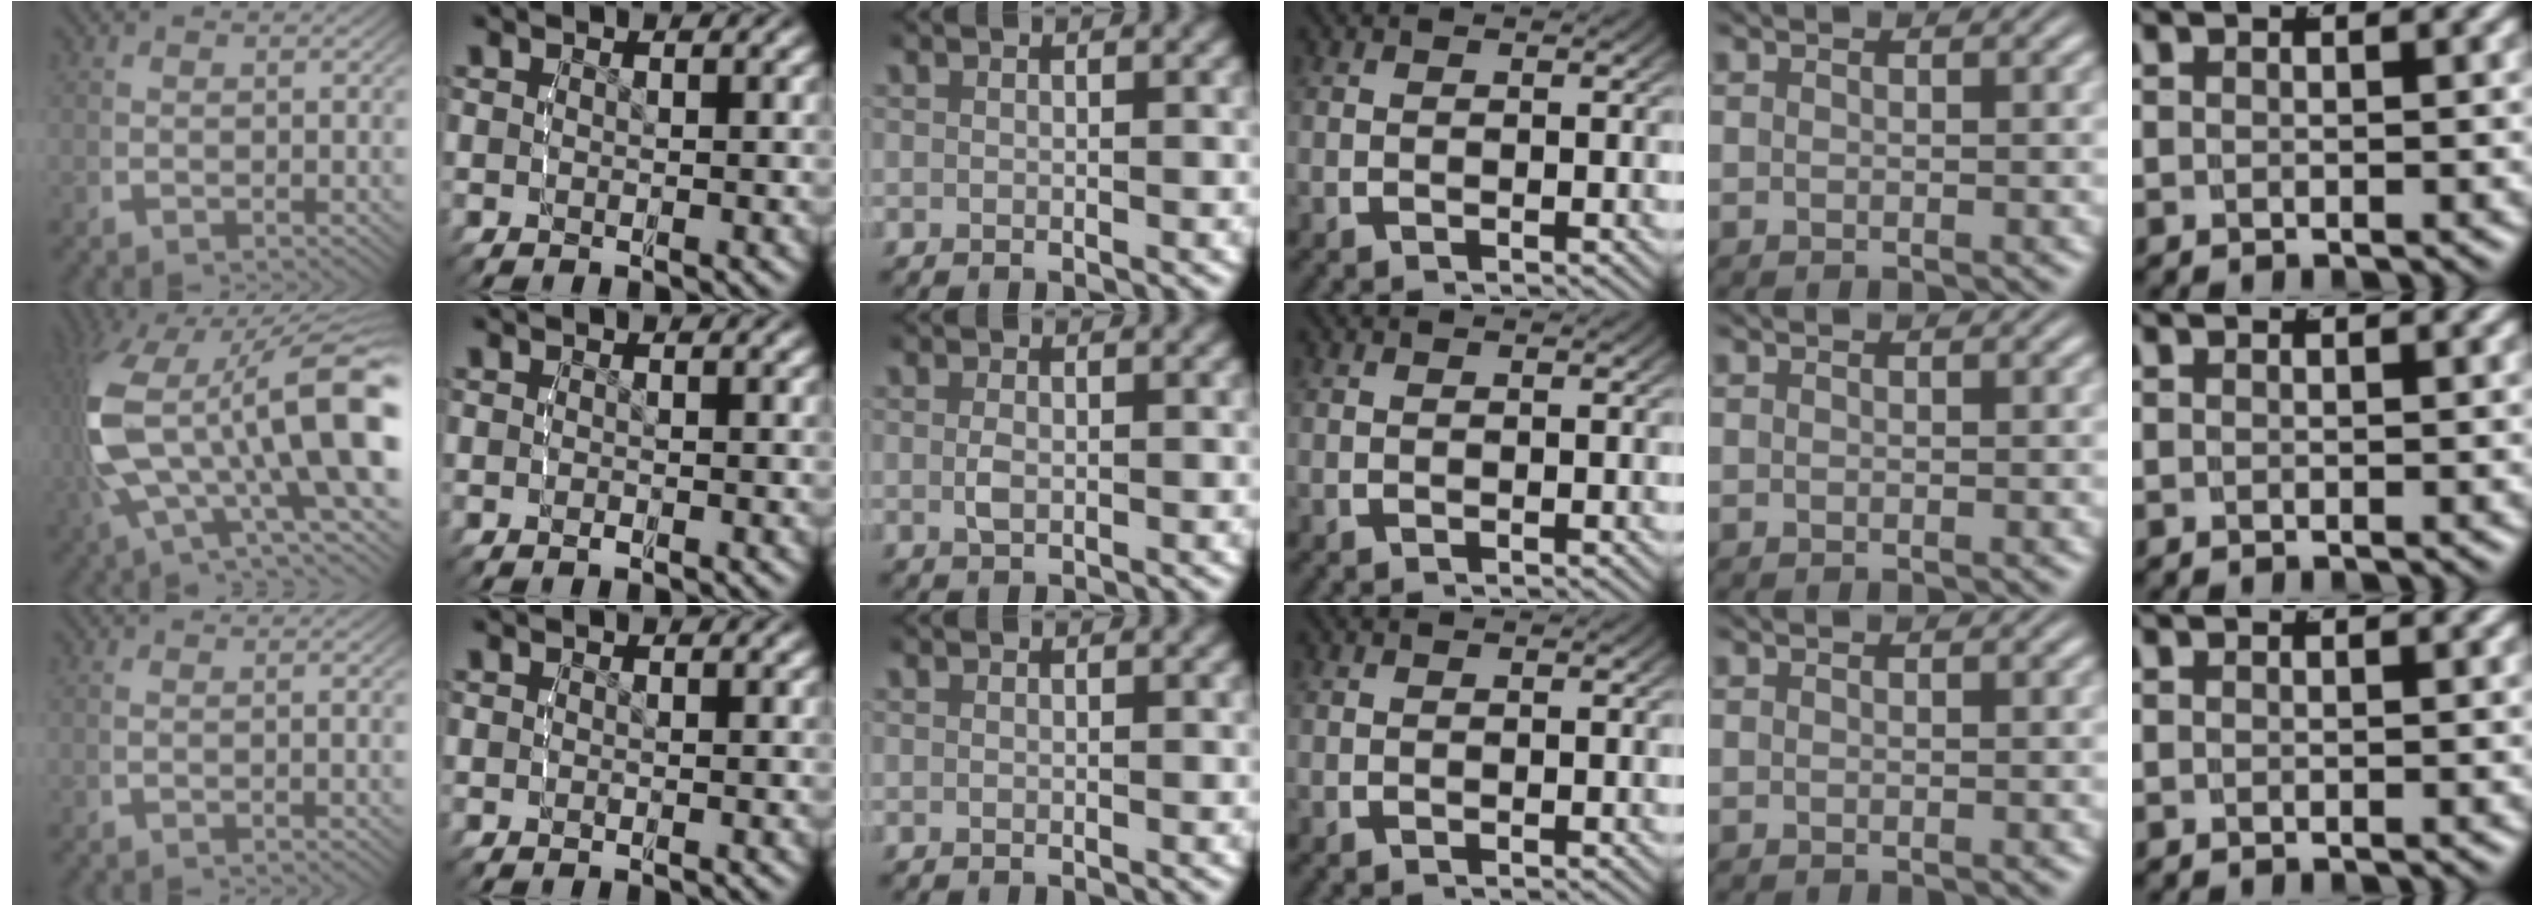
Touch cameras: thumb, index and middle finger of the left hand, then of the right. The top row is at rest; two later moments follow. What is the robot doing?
{"motion": "lift_and_place", "object": "button"}